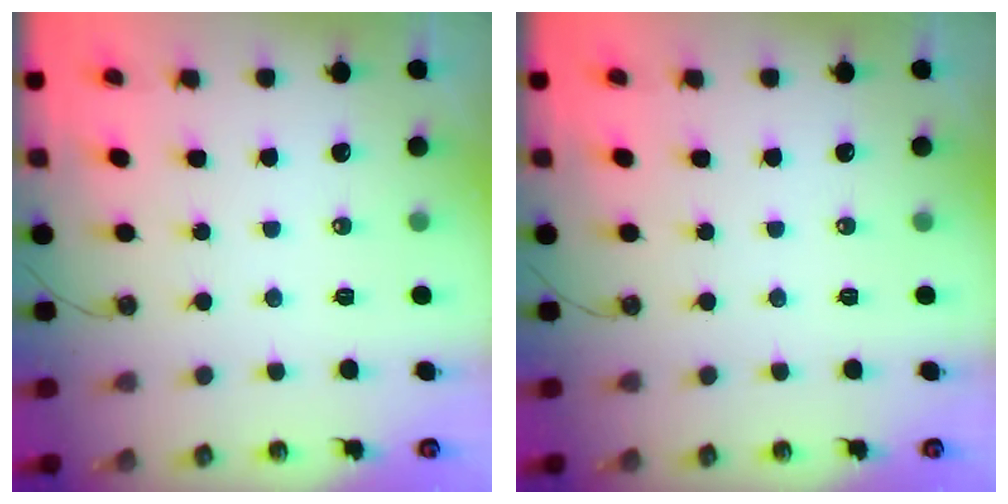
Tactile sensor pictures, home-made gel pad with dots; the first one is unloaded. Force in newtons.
{"total": 0.0}